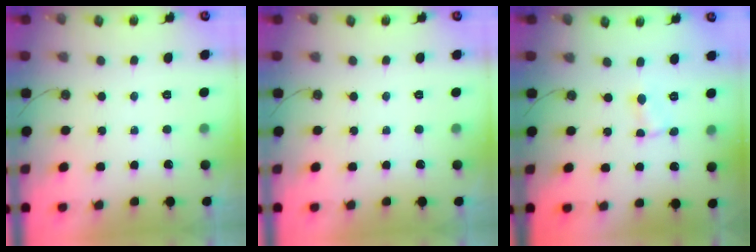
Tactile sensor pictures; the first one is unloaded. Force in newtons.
{"total": 0.0}
{"total": 0.7, "press": 0.7, "slide": 0.1}